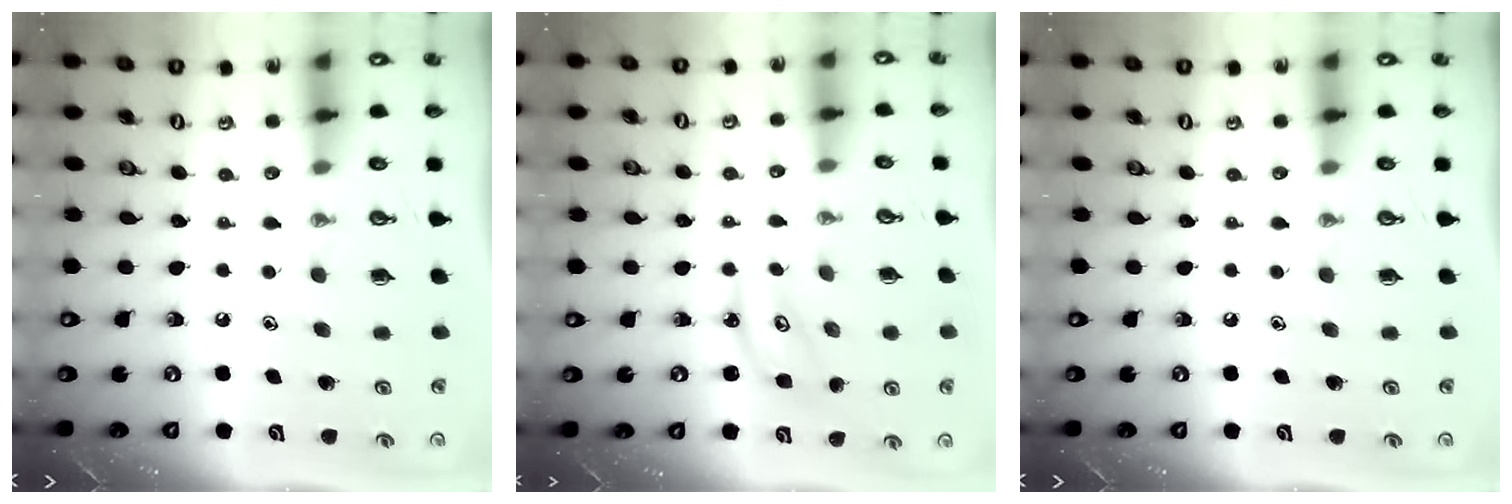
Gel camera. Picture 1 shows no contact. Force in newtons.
{"total": 3.9, "press": 3.9, "slide": 0.2}
{"total": 0.0}